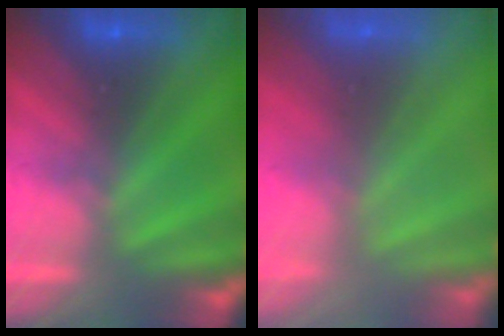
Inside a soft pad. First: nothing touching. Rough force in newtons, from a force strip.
{"total": 8.3}